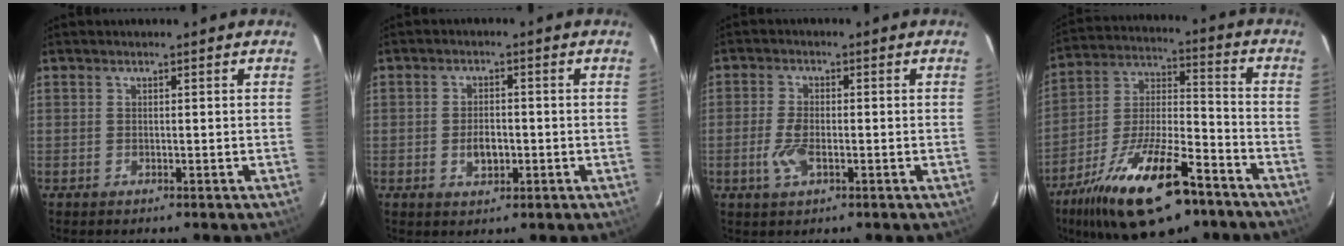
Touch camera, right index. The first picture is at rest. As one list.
[{"total": 4.0, "force": [-1.0, 2.4, 3.1], "torque": [-0.059, 0.001, -0.013]}, {"total": 4.6, "force": [-1.5, 2.1, 3.8], "torque": [-0.088, -0.002, -0.029]}, {"total": 22.4, "force": [-13.6, 8.1, 15.8], "torque": [-0.300, -0.019, -0.228]}]